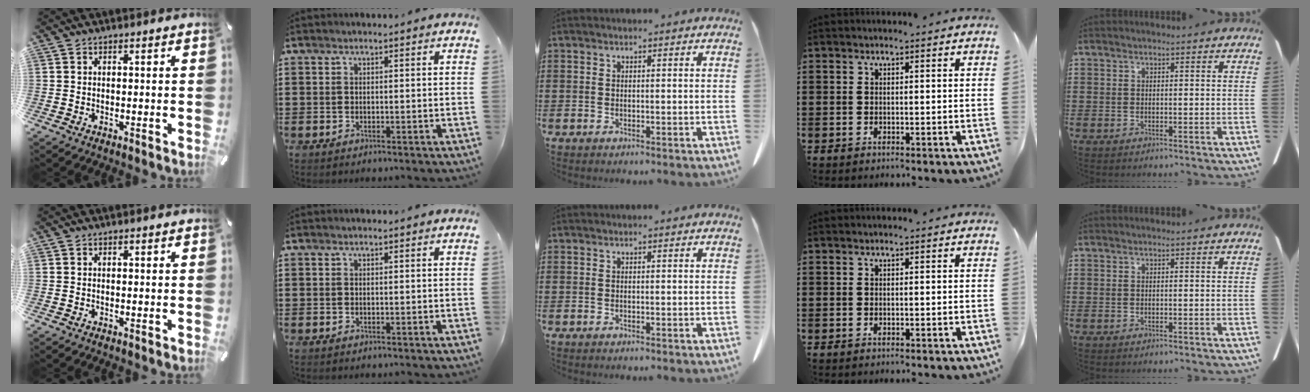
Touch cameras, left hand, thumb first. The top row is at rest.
{}